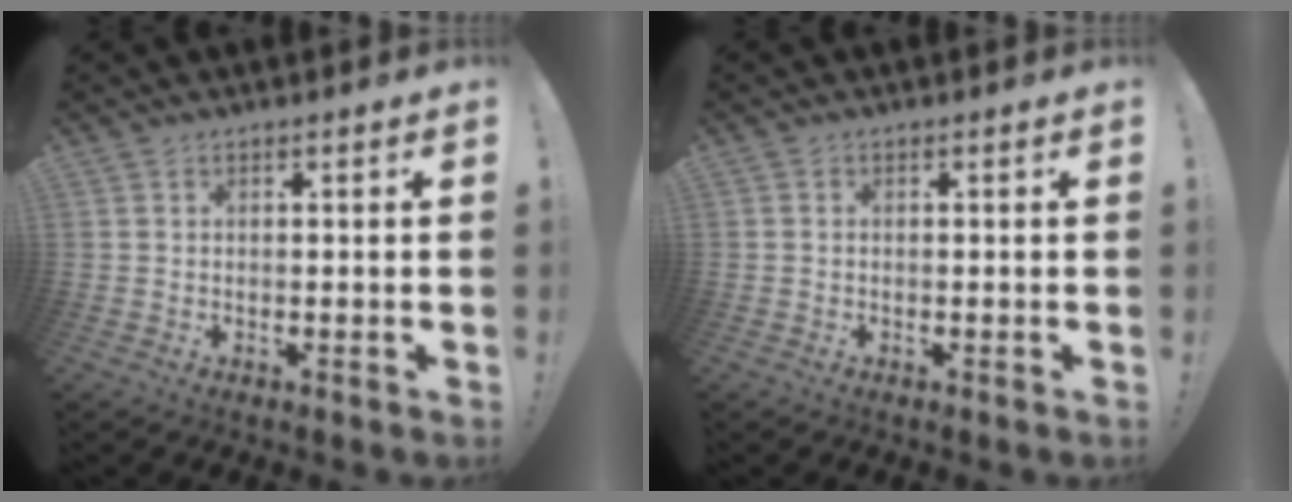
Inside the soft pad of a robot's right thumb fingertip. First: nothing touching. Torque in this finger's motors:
{"motor_torque": [0.19, 0.36, 0.20, -0.24, 0.00]}